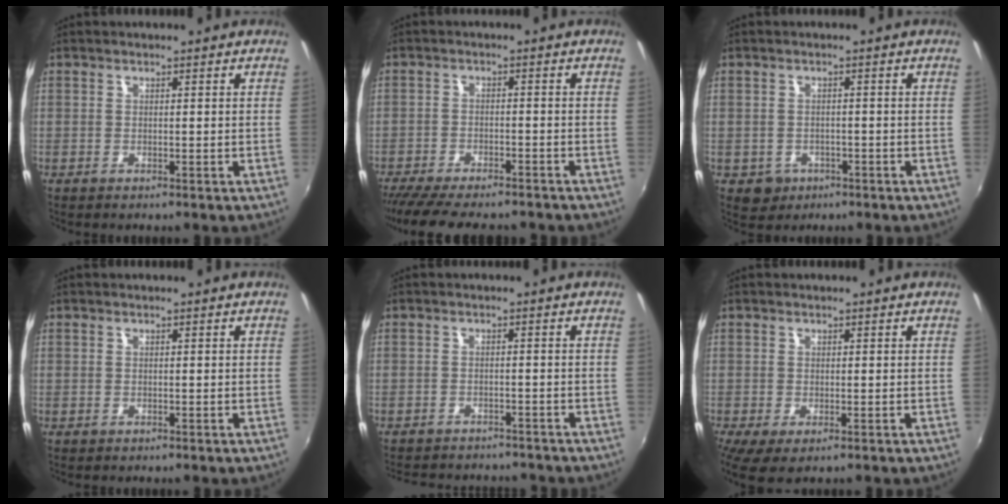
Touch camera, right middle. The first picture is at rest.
{"total": 12.1, "force": [-10.3, 3.2, 5.4], "torque": [-0.126, -0.027, -0.166]}
{"total": 4.0, "force": [-1.5, 3.6, 1.0], "torque": [-0.031, -0.001, -0.015]}
{"total": 0.0}
{"total": 10.1, "force": [-9.1, 3.2, 3.2], "torque": [-0.077, -0.015, -0.127]}
{"total": 2.9, "force": [-0.6, 1.1, 2.7], "torque": [-0.049, -0.013, -0.008]}